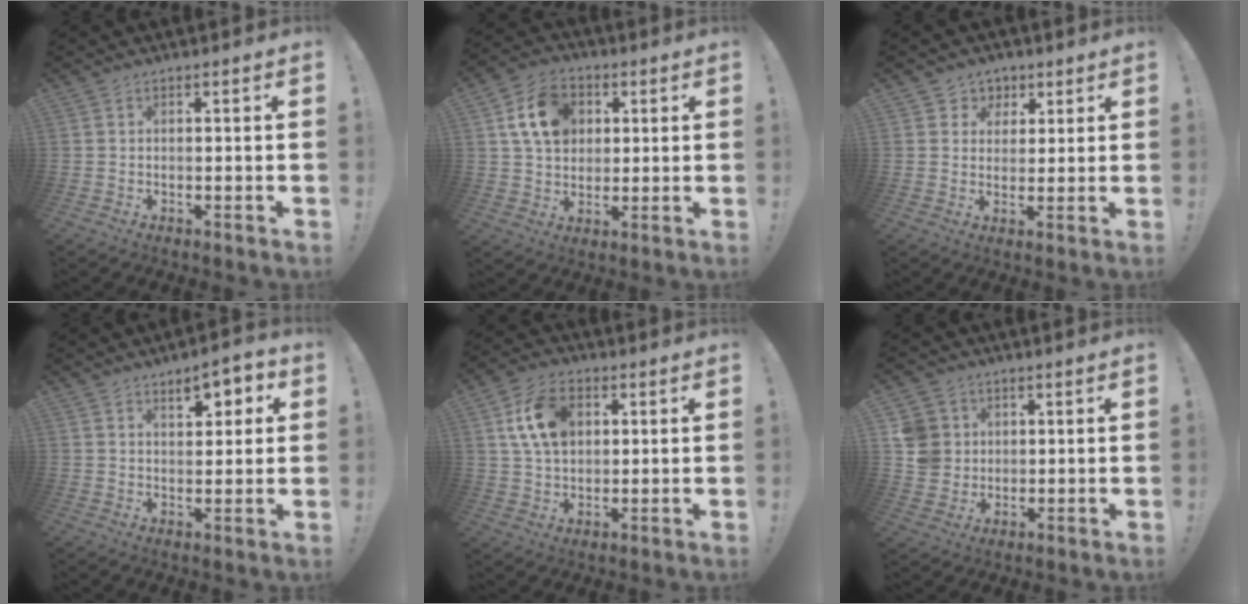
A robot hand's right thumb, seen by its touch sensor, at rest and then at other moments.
{"total": 14.0, "force": [4.2, 10.7, 7.9], "torque": [-0.119, 0.001, 0.086]}
{"total": 5.3, "force": [1.8, 5.0, 0.4], "torque": [-0.001, -0.014, 0.035]}
{"total": 7.1, "force": [3.8, 3.3, 4.9], "torque": [-0.049, -0.019, 0.058]}
{"total": 13.5, "force": [3.7, 9.2, 9.1], "torque": [-0.158, 0.008, 0.074]}
{"total": 7.2, "force": [1.8, 6.7, 1.9], "torque": [-0.036, -0.006, 0.037]}